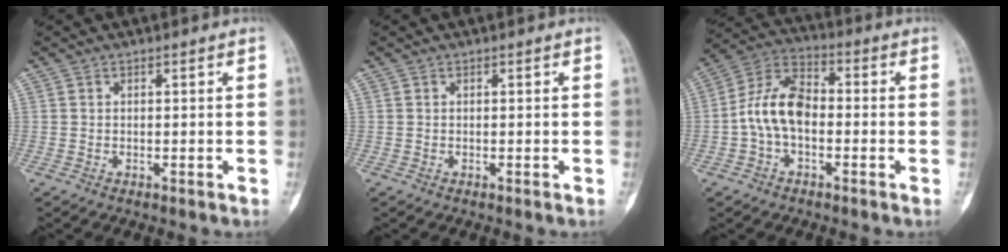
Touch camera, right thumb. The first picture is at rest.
{"total": 0.0}
{"total": 10.7, "force": [-1.4, 6.5, 8.3], "torque": [-0.151, 0.036, -0.039]}